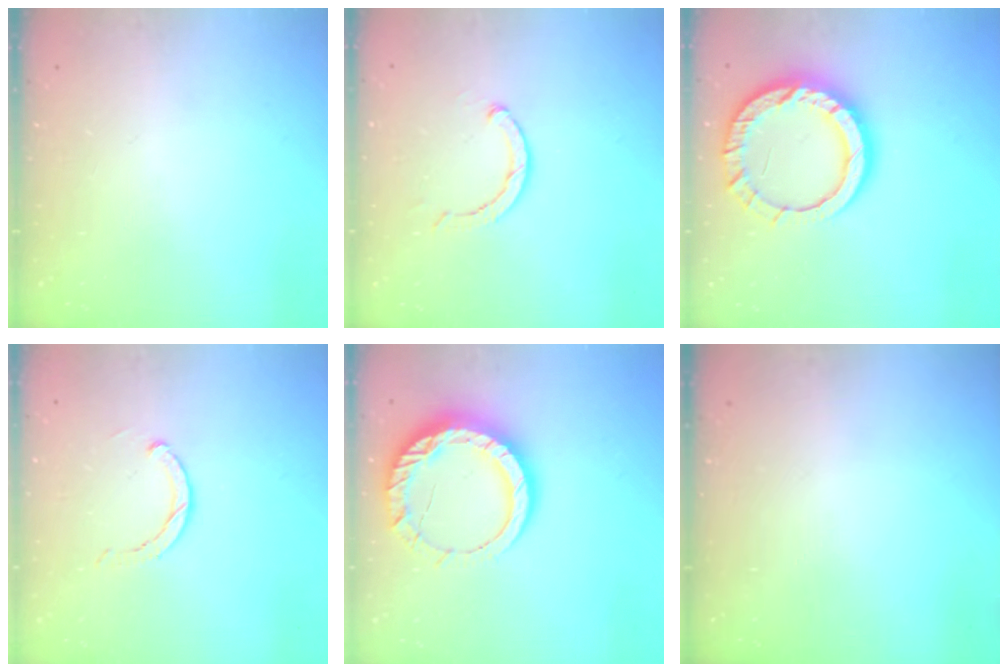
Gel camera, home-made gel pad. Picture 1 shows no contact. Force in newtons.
{"total": 2.6, "press": 2.5, "slide": 0.4}
{"total": 15.0, "press": 14.9, "slide": 1.3}
{"total": 2.8, "press": 2.8, "slide": 0.2}
{"total": 14.3, "press": 14.3, "slide": 1.3}
{"total": 0.0}